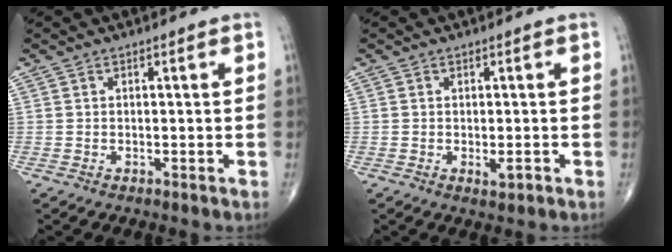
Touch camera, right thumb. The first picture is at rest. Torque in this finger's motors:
{"motor_torque": [0.22, 0.33, -0.08, -0.02, 0.05]}